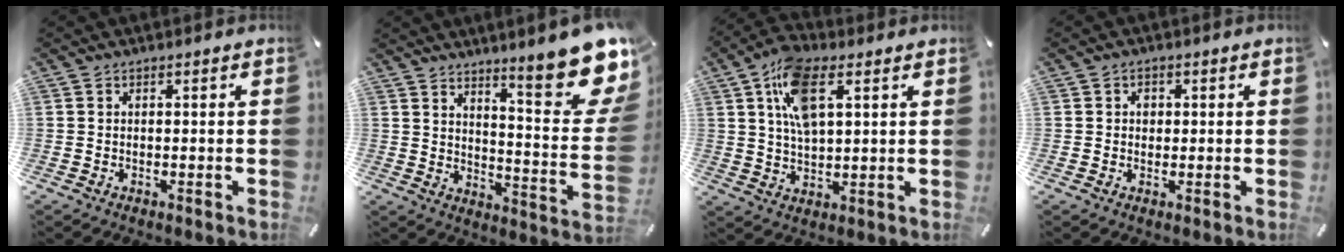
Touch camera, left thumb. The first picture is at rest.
{"total": 18.6, "force": [12.3, 4.9, 13.0], "torque": [-0.175, -0.105, 0.201]}
{"total": 11.8, "force": [4.9, 6.0, 9.0], "torque": [-0.180, 0.000, 0.086]}
{"total": 1.7, "force": [0.1, 1.6, 0.6], "torque": [0.002, 0.001, -0.004]}